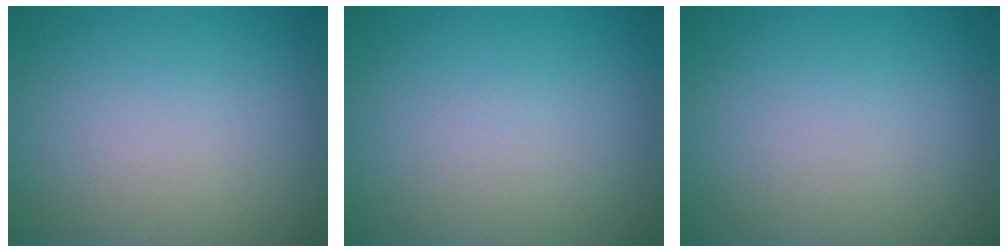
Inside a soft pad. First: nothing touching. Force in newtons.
{"total": 0.0}
{"total": 0.0}